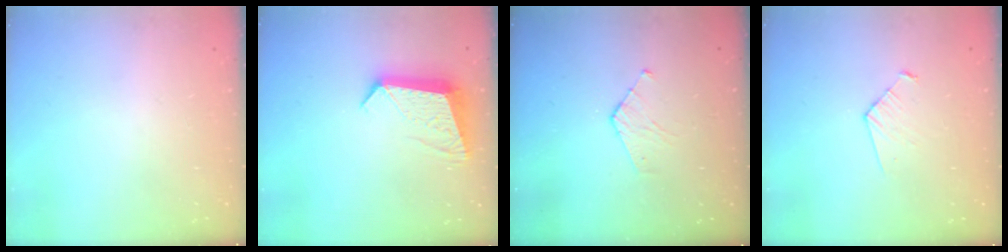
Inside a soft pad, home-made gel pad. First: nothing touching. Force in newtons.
{"total": 10.9, "press": 10.8, "slide": 1.1}
{"total": 2.8, "press": 2.8, "slide": 0.3}
{"total": 5.2, "press": 5.2, "slide": 0.3}